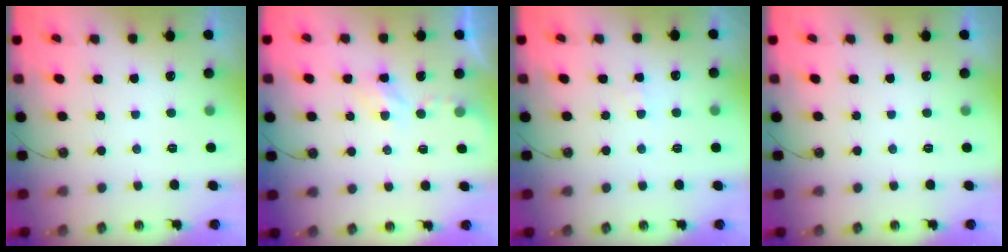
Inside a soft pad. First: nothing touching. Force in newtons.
{"total": 4.4, "press": 4.4, "slide": 0.5}
{"total": 2.9, "press": 2.9, "slide": 0.5}
{"total": 0.0}